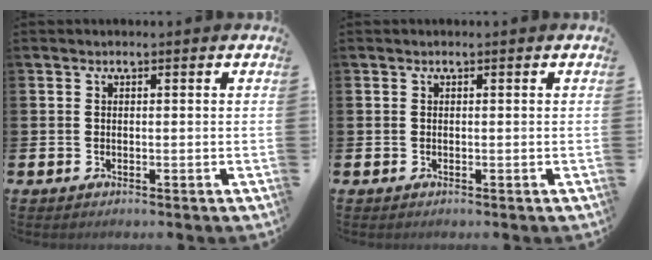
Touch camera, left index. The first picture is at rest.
{"total": 0.0}